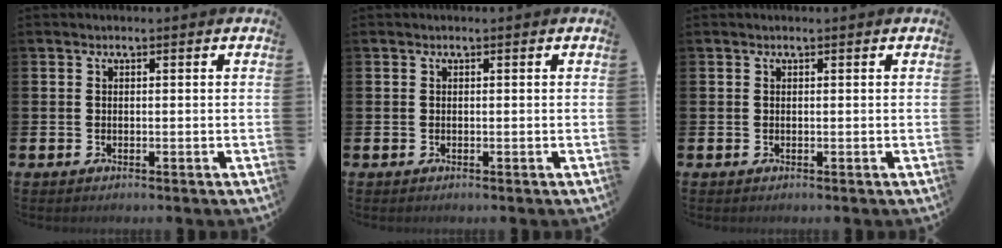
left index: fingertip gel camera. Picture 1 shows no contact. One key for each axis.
{"total": 0.0}
{"total": 0.0}